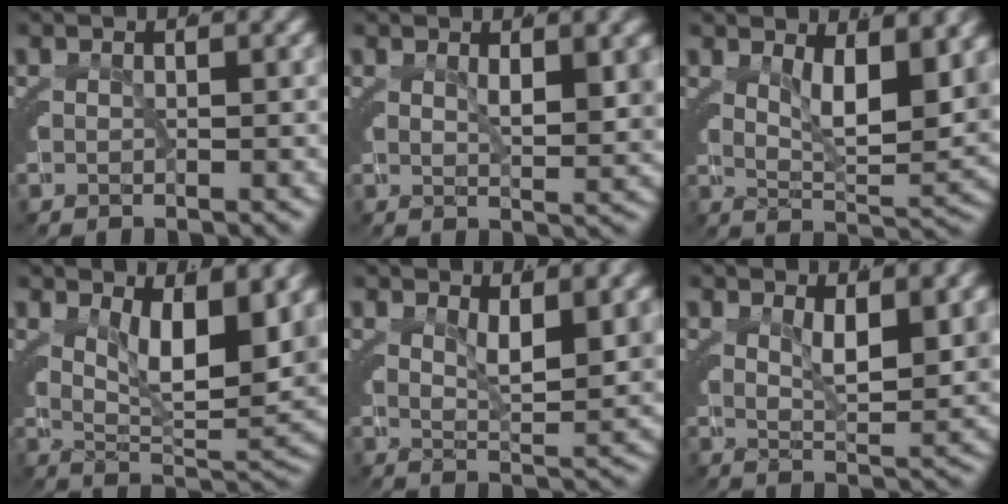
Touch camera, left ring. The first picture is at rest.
{"total": 3.0, "force": [1.6, -0.2, 2.6], "torque": [-0.030, -0.016, 0.034]}
{"total": 6.5, "force": [2.8, 1.6, 5.6], "torque": [-0.073, -0.012, 0.050]}
{"total": 8.3, "force": [3.2, 2.5, 7.3], "torque": [-0.084, -0.004, 0.054]}
{"total": 4.1, "force": [2.5, 0.1, 3.3], "torque": [-0.040, -0.018, 0.049]}
{"total": 4.0, "force": [2.2, 0.2, 3.3], "torque": [-0.042, -0.018, 0.045]}